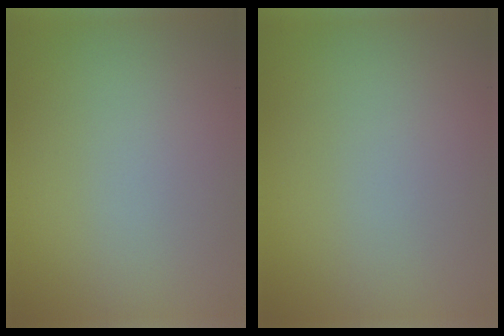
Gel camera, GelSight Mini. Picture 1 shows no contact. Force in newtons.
{"total": 0.0}